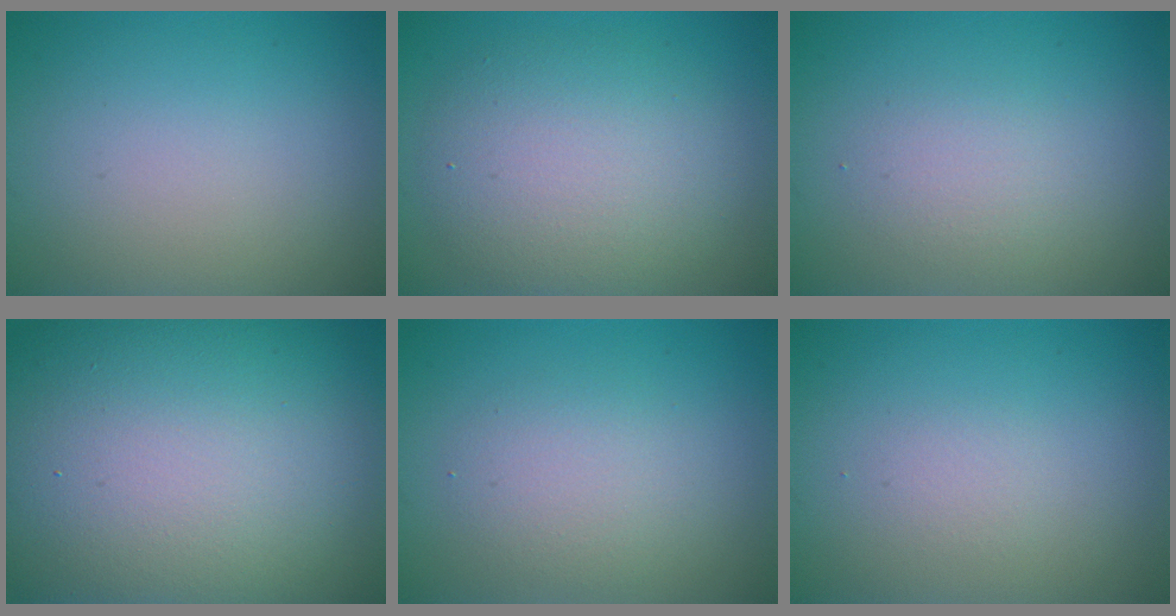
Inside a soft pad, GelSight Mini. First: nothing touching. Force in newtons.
{"total": 6.2, "press": 6.1, "slide": 0.4}
{"total": 1.7, "press": 1.7, "slide": 0.2}
{"total": 19.9, "press": 19.8, "slide": 1.2}
{"total": 2.6, "press": 2.6, "slide": 0.1}
{"total": 1.0, "press": 1.0, "slide": 0.1}